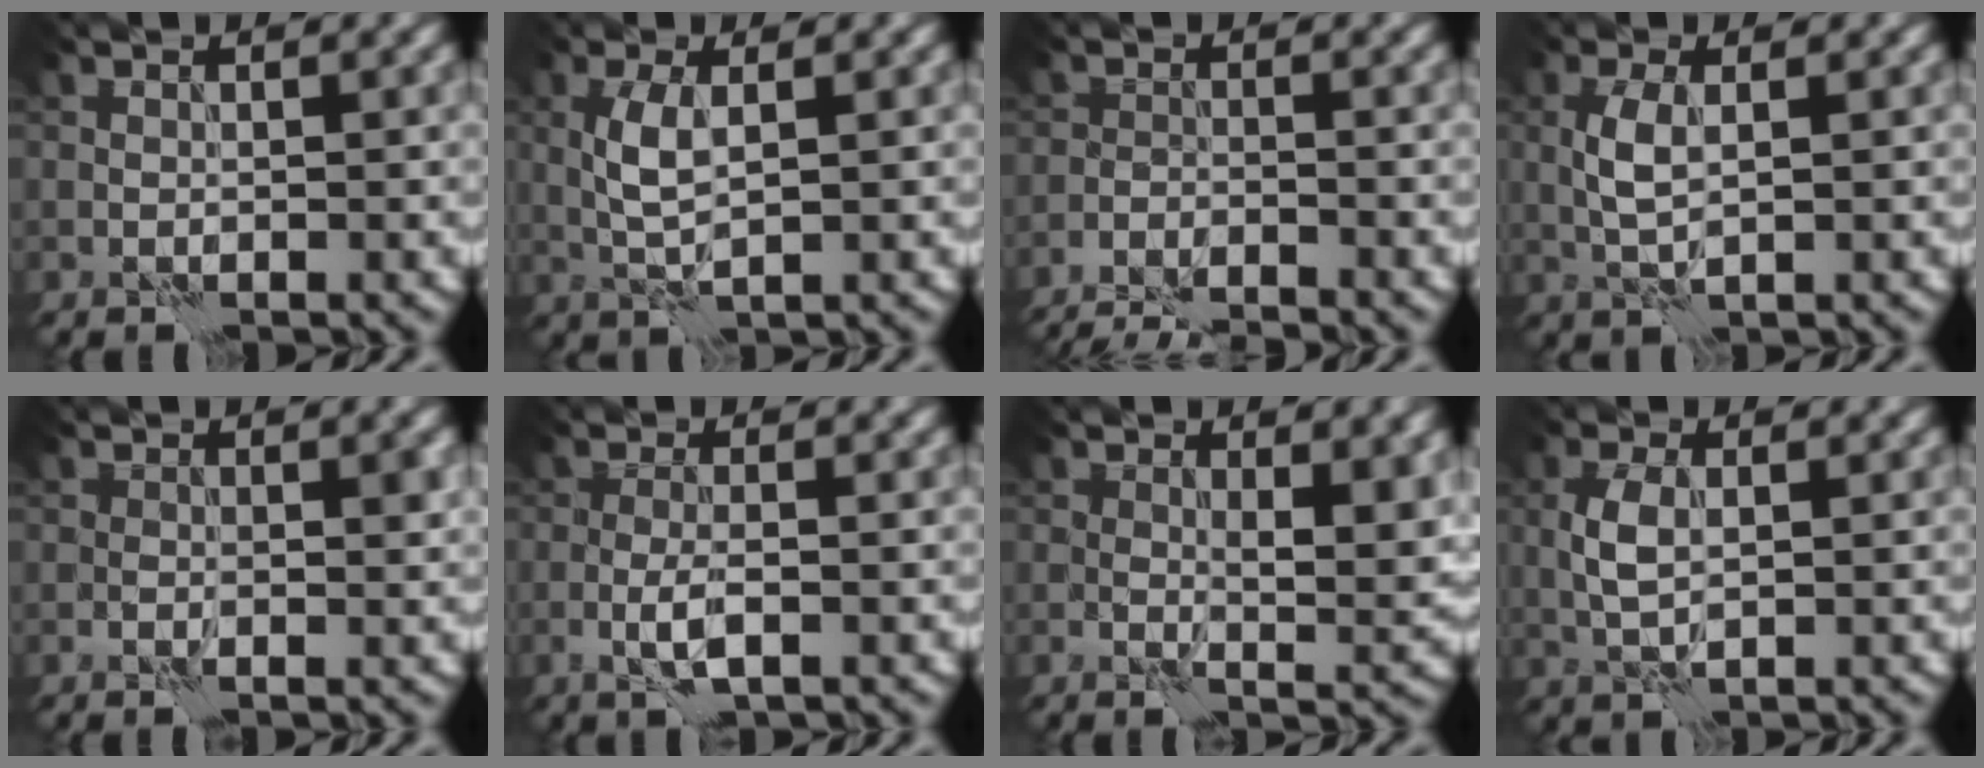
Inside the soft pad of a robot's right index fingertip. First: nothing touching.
{"total": 3.1, "force": [0.3, 1.0, 2.9], "torque": [-0.068, 0.003, 0.007]}
{"total": 6.5, "force": [-6.1, 1.0, 1.9], "torque": [-0.033, -0.008, -0.096]}
{"total": 2.8, "force": [0.2, 1.1, 2.6], "torque": [-0.063, 0.002, 0.005]}
{"total": 1.4, "force": [-0.2, 0.7, 1.2], "torque": [-0.014, -0.002, -0.005]}
{"total": 2.5, "force": [-0.9, 0.6, 2.2], "torque": [-0.046, 0.003, -0.022]}
{"total": 4.2, "force": [0.9, 1.6, 3.8], "torque": [-0.056, -0.006, 0.017]}
{"total": 2.9, "force": [0.2, 1.4, 2.5], "torque": [-0.061, 0.001, 0.004]}